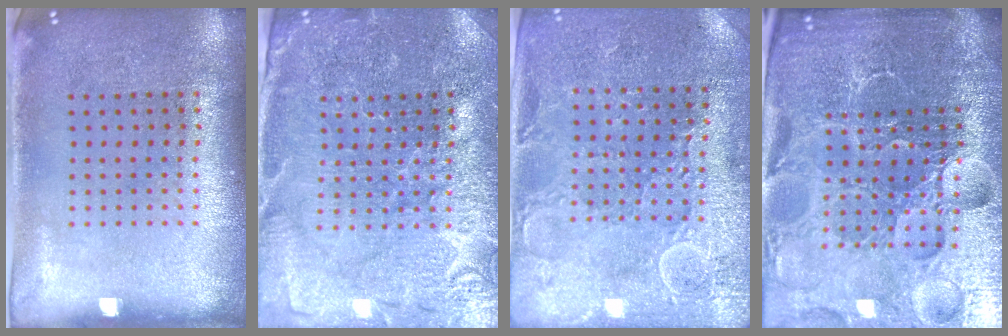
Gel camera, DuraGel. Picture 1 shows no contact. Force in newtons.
{"total": 3.8, "press": 3.7, "slide": 1.0}
{"total": 2.9, "press": 2.9, "slide": 0.4}
{"total": 6.5, "press": 5.8, "slide": 3.0}